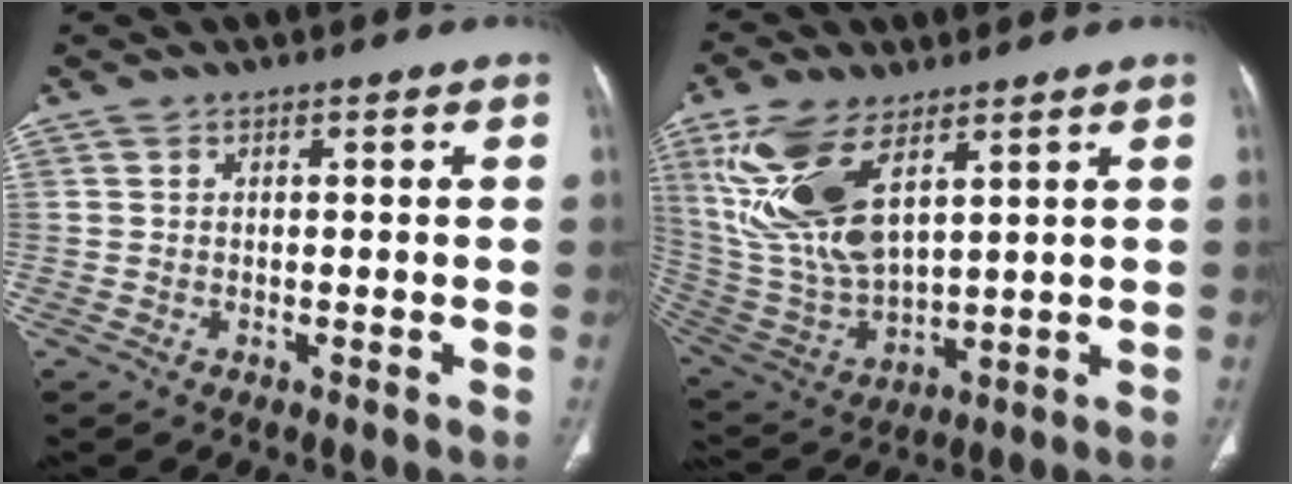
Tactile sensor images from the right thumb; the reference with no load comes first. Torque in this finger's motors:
{"motor_torque": [0.82, 3.71, 2.02, 0.76, 0.24]}